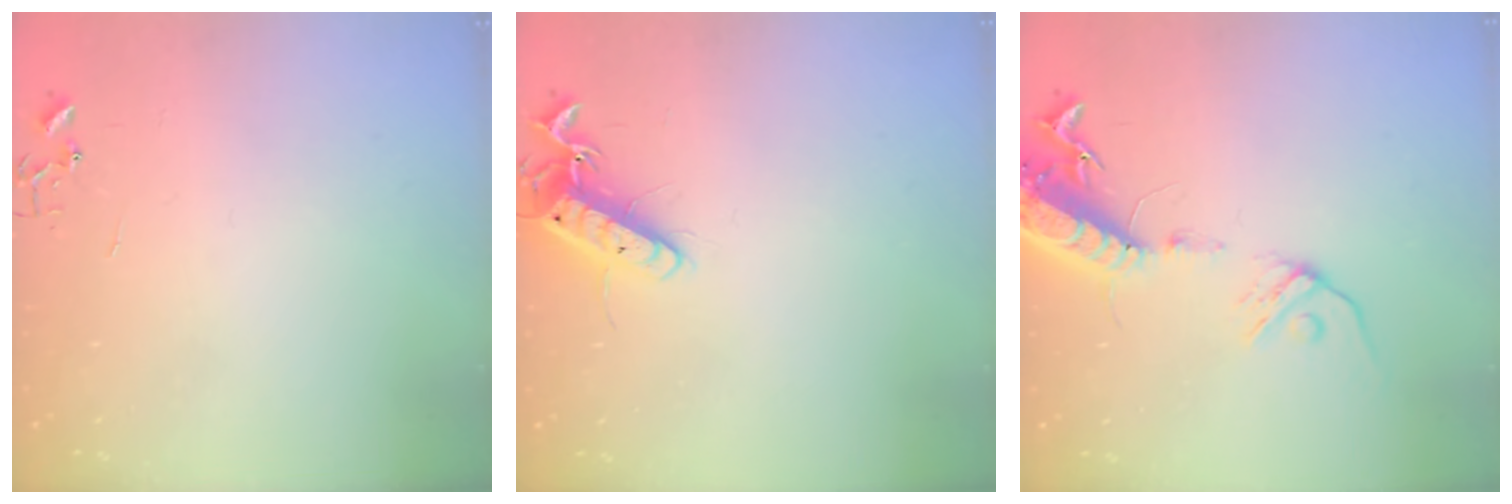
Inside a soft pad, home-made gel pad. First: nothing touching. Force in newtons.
{"total": 12.4, "press": 12.4, "slide": 1.1}
{"total": 16.2, "press": 15.8, "slide": 3.4}